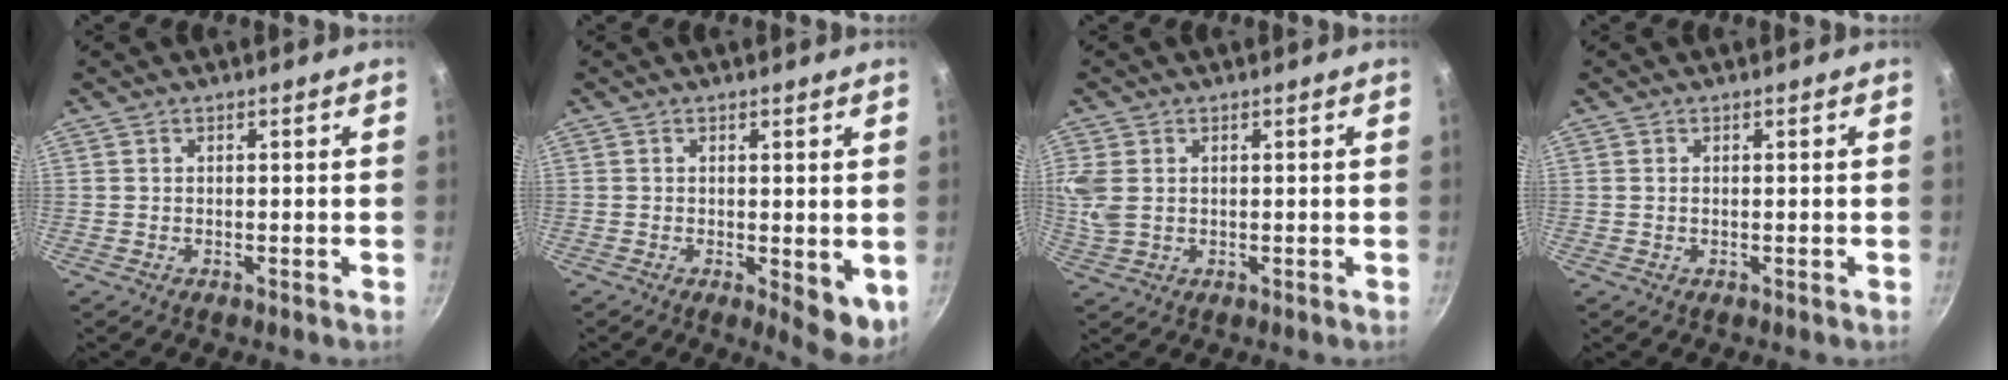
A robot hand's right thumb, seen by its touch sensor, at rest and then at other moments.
{"total": 5.6, "force": [-0.8, 1.9, 5.2], "torque": [-0.062, -0.015, -0.006]}
{"total": 5.4, "force": [0.6, 3.8, 3.8], "torque": [-0.108, 0.003, 0.018]}
{"total": 0.0}